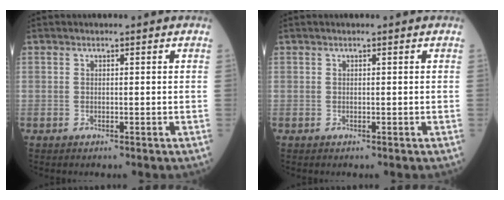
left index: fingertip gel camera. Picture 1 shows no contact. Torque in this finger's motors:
{"motor_torque": [-0.21, 0.11, -0.02, 0.00]}